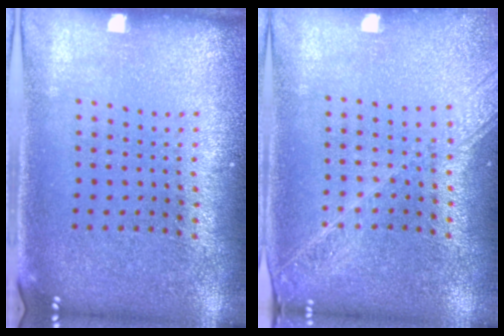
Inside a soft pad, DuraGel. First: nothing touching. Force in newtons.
{"total": 1.7, "press": 1.5, "slide": 0.8}